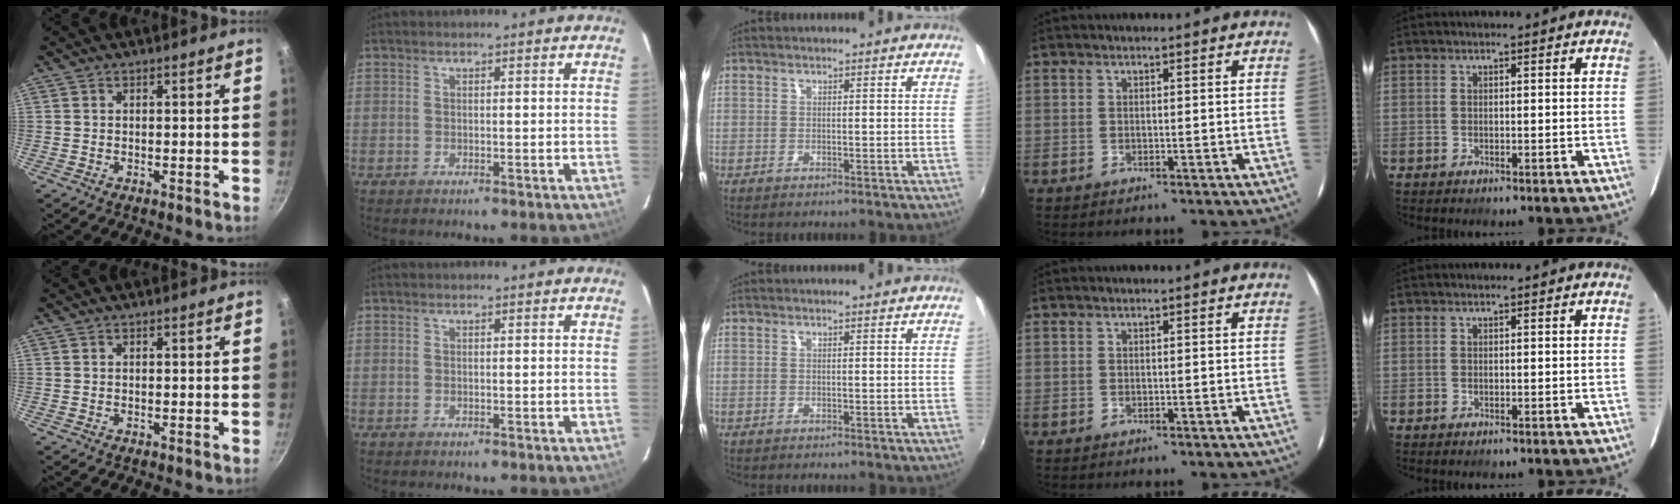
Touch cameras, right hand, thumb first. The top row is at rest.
{}